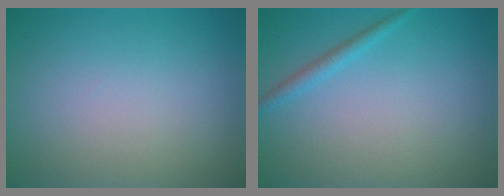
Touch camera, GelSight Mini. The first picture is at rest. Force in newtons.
{"total": 1.3, "press": 1.3, "slide": 0.1}